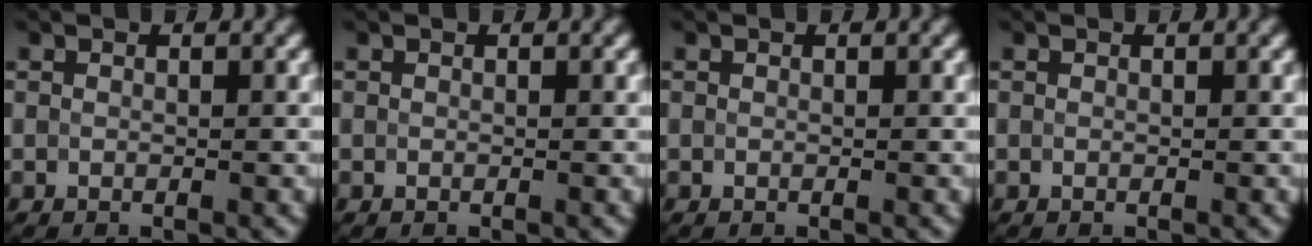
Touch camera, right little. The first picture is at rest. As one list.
[{"total": 0.0}, {"total": 0.0}, {"total": 0.0}]